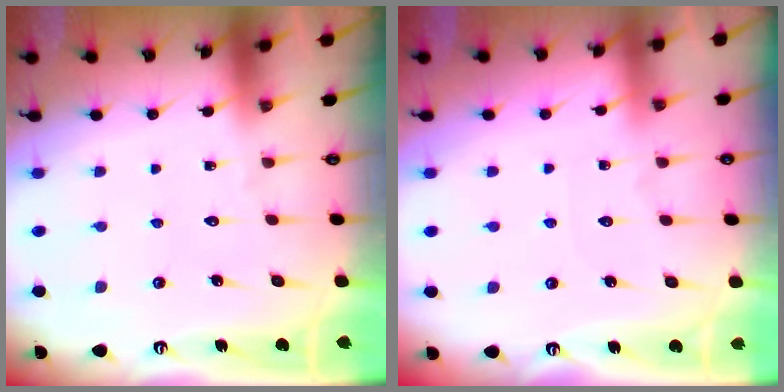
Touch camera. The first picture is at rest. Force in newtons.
{"total": 2.3, "press": 2.3, "slide": 0.3}